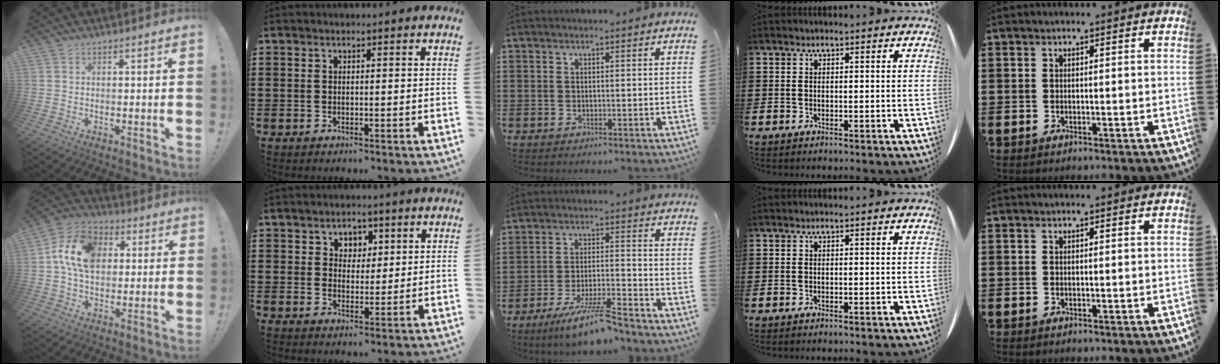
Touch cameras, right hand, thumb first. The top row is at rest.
{"thumb": {"total": 14.7, "force": [3.2, 10.7, 9.7], "torque": [-0.165, 0.003, 0.062]}, "index": {"total": 3.1, "force": [1.5, 2.6, 0.7], "torque": [-0.028, 0.013, 0.025]}, "middle": {"total": 7.9, "force": [-6.3, 0.4, 4.8], "torque": [-0.100, -0.012, -0.118]}}